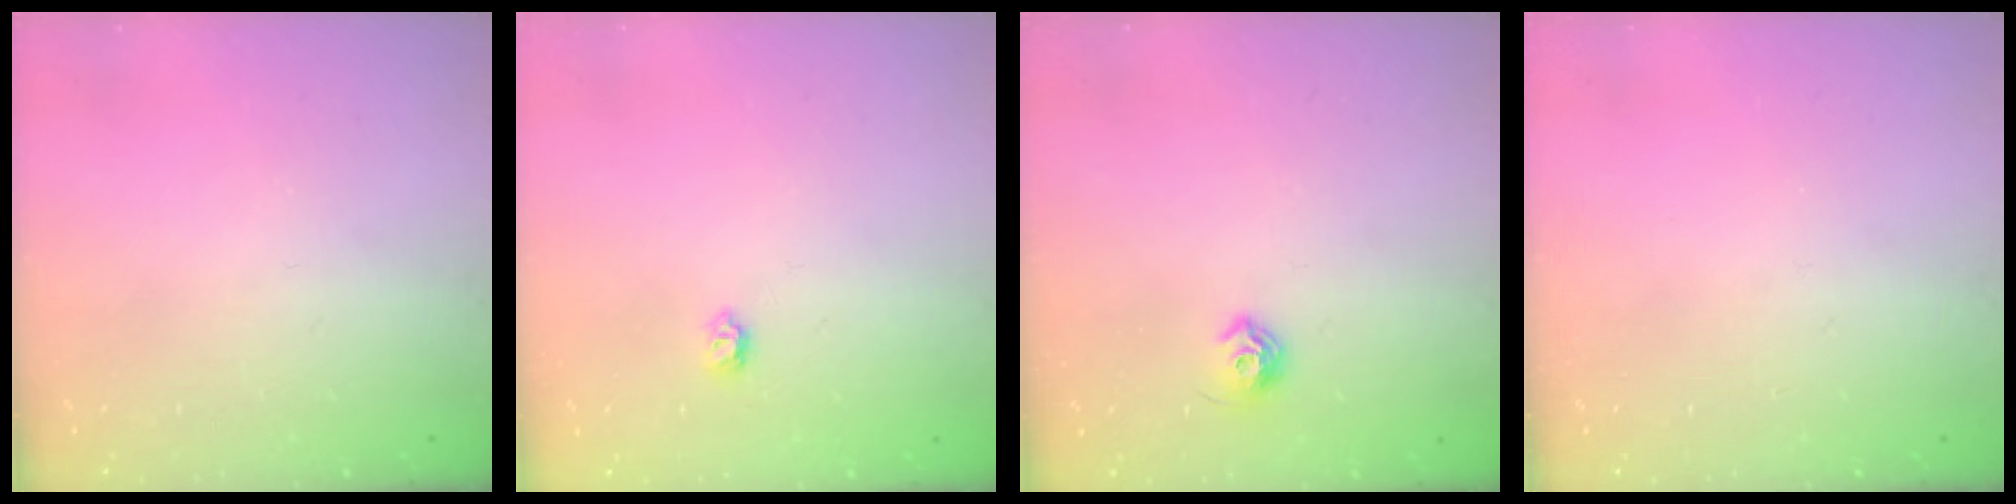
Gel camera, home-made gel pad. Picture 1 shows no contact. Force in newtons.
{"total": 4.0, "press": 3.9, "slide": 0.6}
{"total": 6.8, "press": 6.7, "slide": 1.1}
{"total": 0.0}